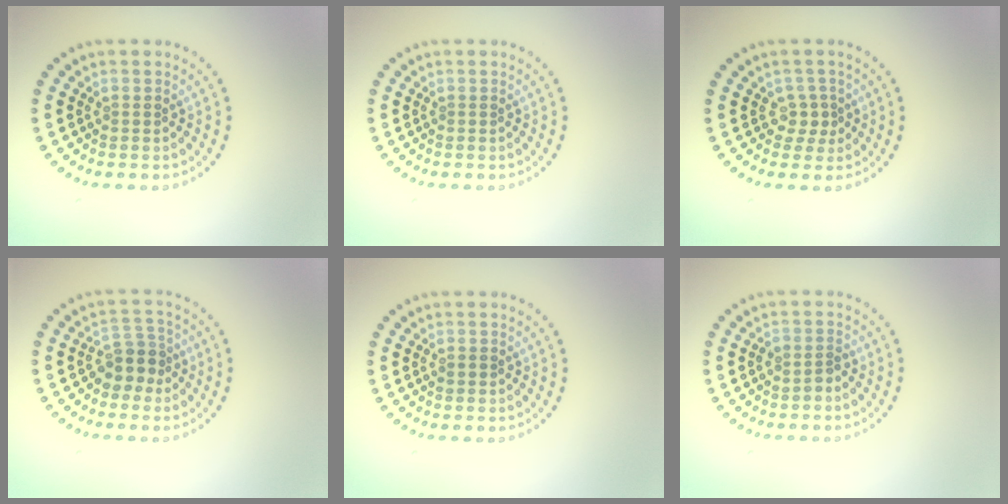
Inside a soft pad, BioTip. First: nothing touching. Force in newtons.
{"total": 0.0}
{"total": 1.7, "press": 1.3, "slide": 1.2}
{"total": 2.8, "press": 2.2, "slide": 1.6}
{"total": 0.7, "press": 0.7, "slide": 0.1}
{"total": 1.3, "press": 0.9, "slide": 0.9}